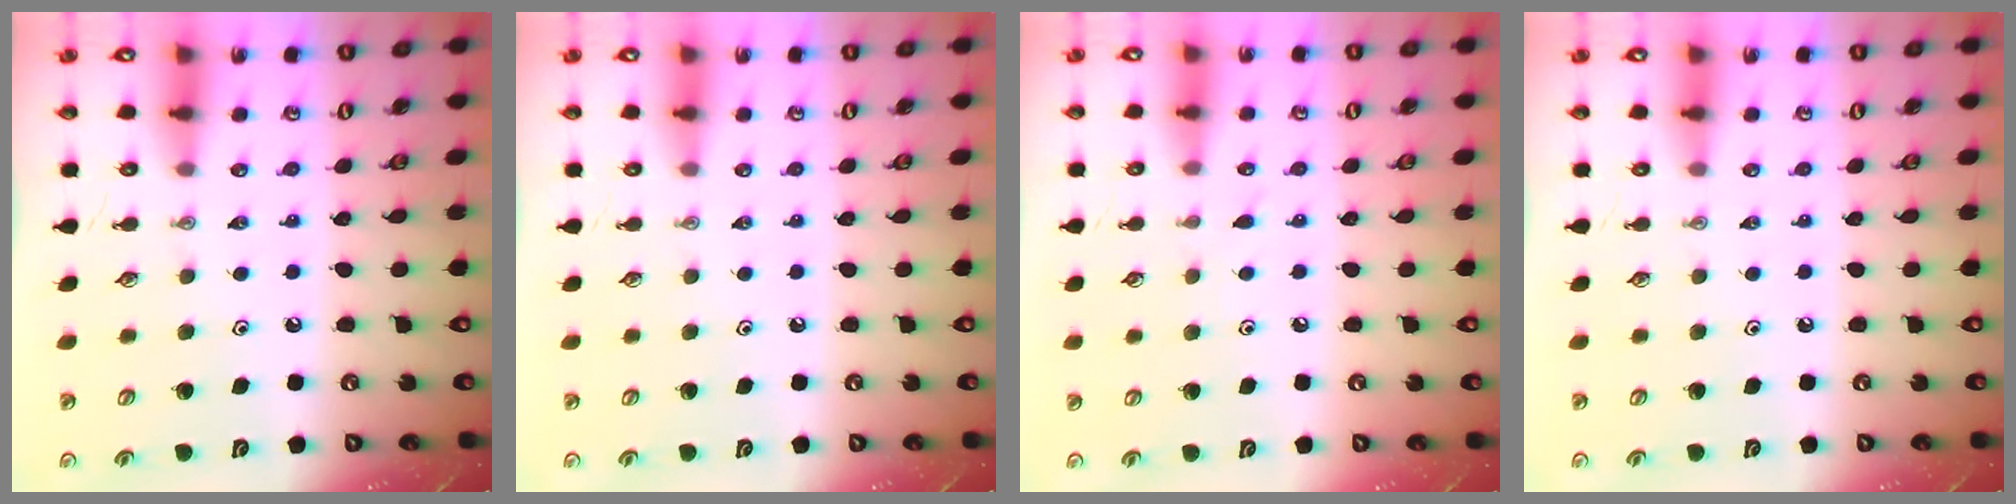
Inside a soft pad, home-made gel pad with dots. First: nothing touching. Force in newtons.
{"total": 0.0}
{"total": 2.5, "press": 2.4, "slide": 0.3}
{"total": 0.0}